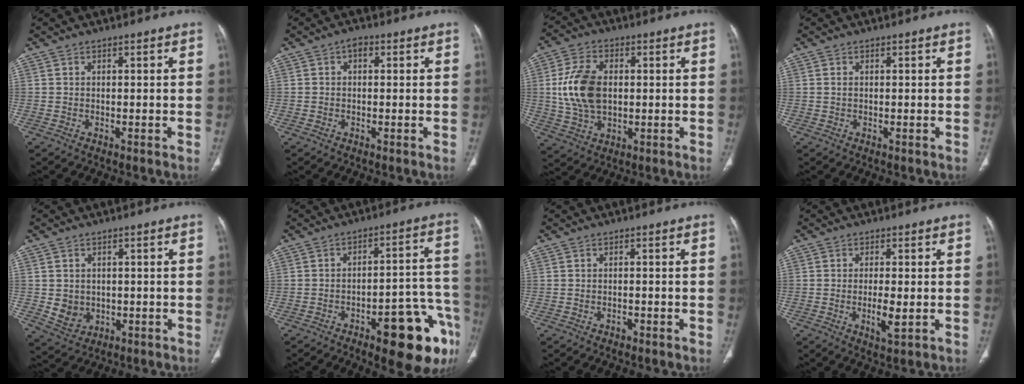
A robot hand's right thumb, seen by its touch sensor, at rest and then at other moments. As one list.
[{"total": 1.5, "force": [0.3, 1.1, 1.0], "torque": [-0.009, 0.007, -0.001]}, {"total": 12.2, "force": [0.9, 7.8, 9.3], "torque": [-0.179, 0.002, 0.022]}, {"total": 0.6, "force": [0.1, 0.4, 0.5], "torque": [-0.013, 0.002, 0.003]}, {"total": 4.8, "force": [-0.3, 4.3, 2.2], "torque": [-0.021, -0.001, 0.011]}, {"total": 18.5, "force": [-9.6, 5.8, 14.7], "torque": [-0.118, 0.066, -0.119]}, {"total": 0.7, "force": [-0.6, 0.3, 0.2], "torque": [-0.006, 0.003, -0.010]}, {"total": 4.2, "force": [-0.8, 1.1, 4.0], "torque": [-0.076, -0.011, -0.013]}]